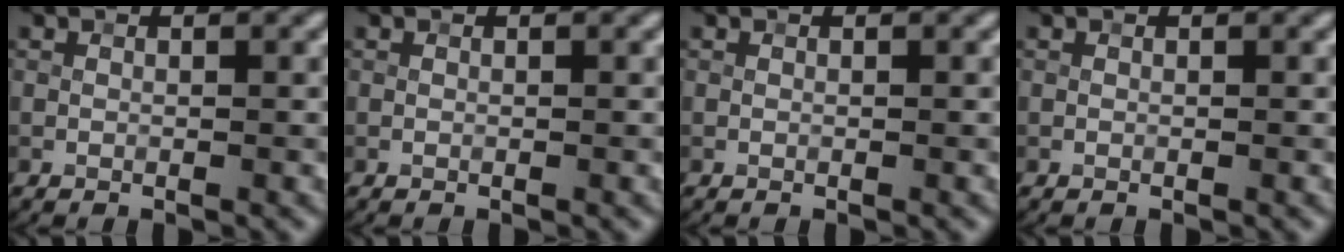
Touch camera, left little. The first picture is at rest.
{"total": 0.0}
{"total": 0.0}
{"total": 0.0}